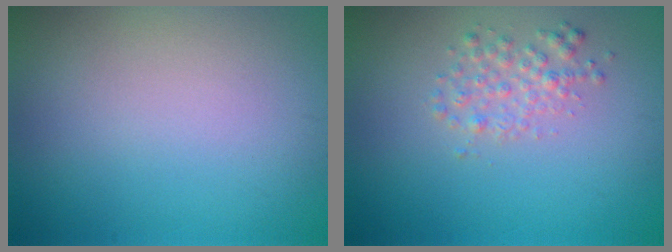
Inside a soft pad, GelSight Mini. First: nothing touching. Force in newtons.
{"total": 2.0, "press": 2.0, "slide": 0.1}